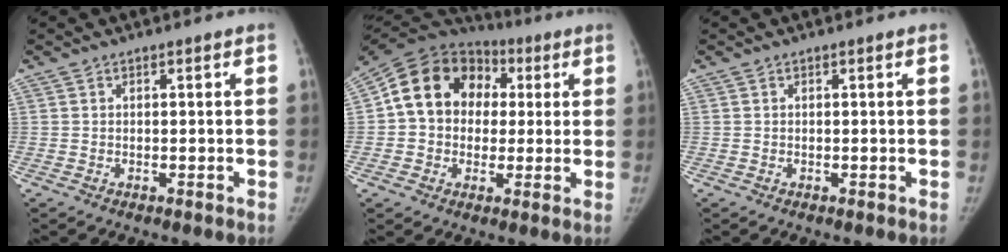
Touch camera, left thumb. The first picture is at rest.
{"total": 16.7, "force": [2.3, 13.8, 9.1], "torque": [-0.142, 0.037, 0.031]}
{"total": 0.0}